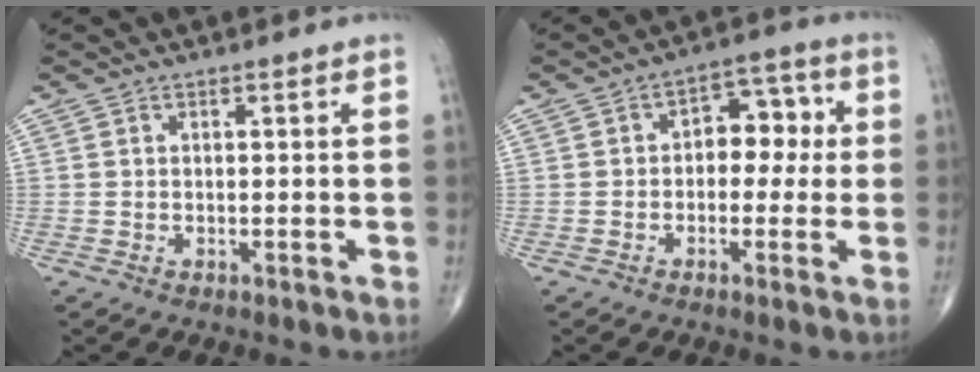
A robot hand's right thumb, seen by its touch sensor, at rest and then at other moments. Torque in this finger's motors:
{"motor_torque": [-0.10, 0.14, 0.15, 0.12, 0.01]}